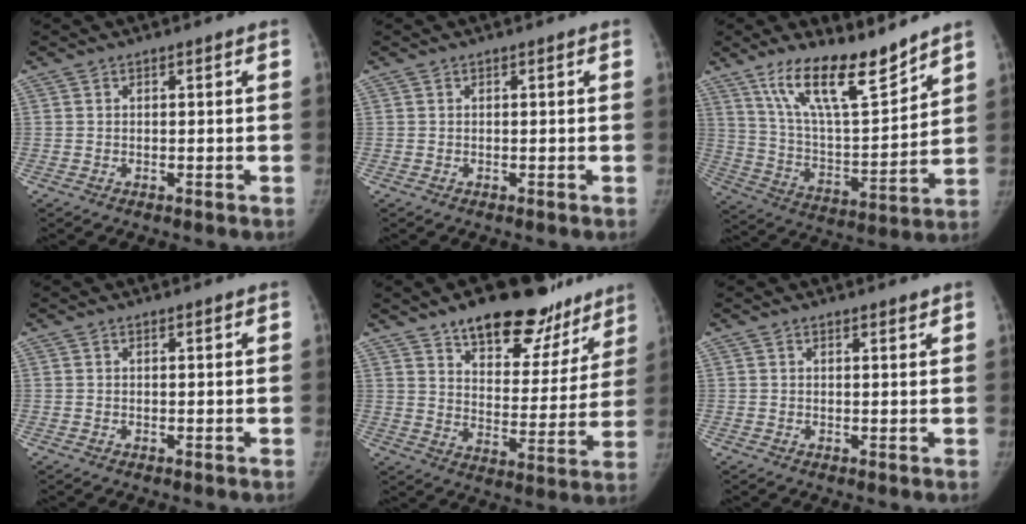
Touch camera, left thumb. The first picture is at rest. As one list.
[{"total": 0.0}, {"total": 16.9, "force": [12.6, 4.6, 10.3], "torque": [-0.148, -0.080, 0.232]}, {"total": 0.0}, {"total": 22.4, "force": [16.2, 10.6, 11.2], "torque": [-0.103, -0.078, 0.229]}, {"total": 1.1, "force": [1.0, 0.3, 0.3], "torque": [-0.002, -0.008, 0.016]}]